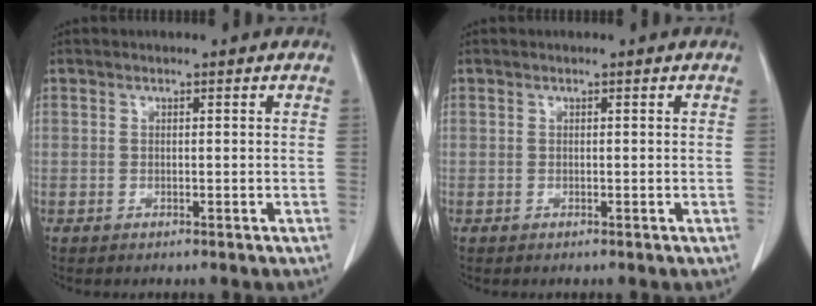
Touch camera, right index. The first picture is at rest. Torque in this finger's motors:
{"motor_torque": [0.00, 0.00, 0.00, 0.00]}